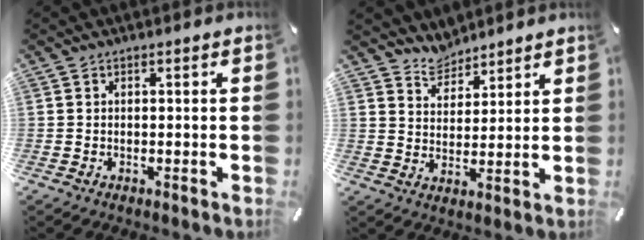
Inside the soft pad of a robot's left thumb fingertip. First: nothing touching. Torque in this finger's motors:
{"motor_torque": [0.85, -0.81, -0.07, -1.00, 0.04]}